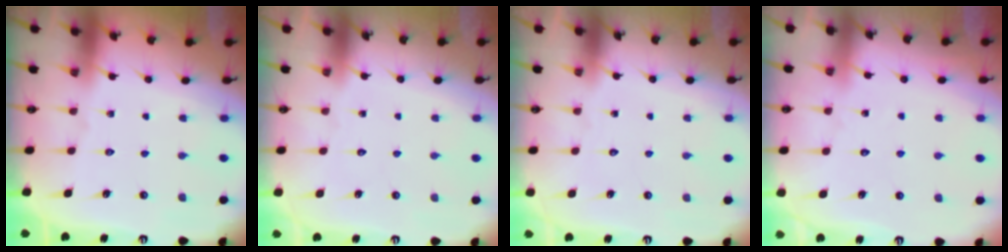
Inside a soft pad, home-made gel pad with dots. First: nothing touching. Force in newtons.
{"total": 1.5, "press": 1.5, "slide": 0.1}
{"total": 1.6, "press": 1.6, "slide": 0.1}
{"total": 4.3, "press": 4.3, "slide": 0.3}